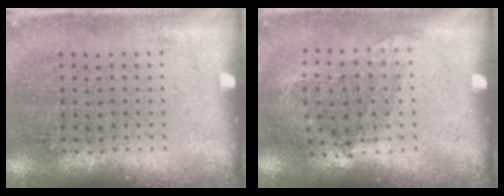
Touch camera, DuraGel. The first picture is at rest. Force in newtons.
{"total": 1.0, "press": 0.8, "slide": 0.6}